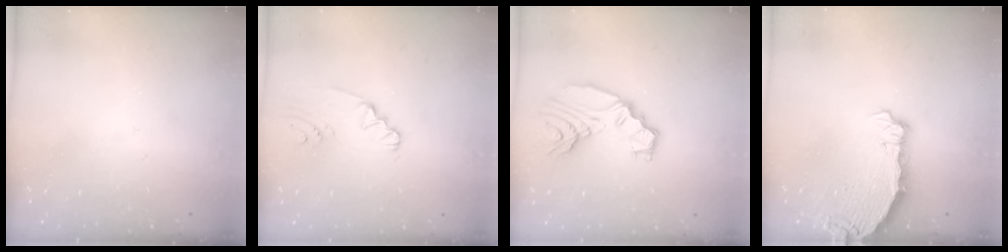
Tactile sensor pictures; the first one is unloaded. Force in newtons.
{"total": 2.5, "press": 2.3, "slide": 0.8}
{"total": 10.8, "press": 10.7, "slide": 1.0}
{"total": 7.6, "press": 5.6, "slide": 5.1}